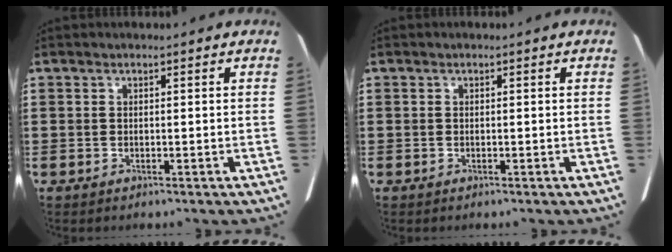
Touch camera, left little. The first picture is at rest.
{"total": 0.0}